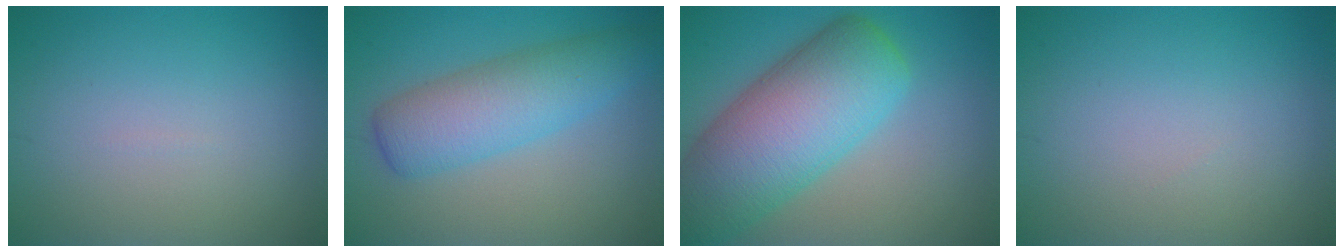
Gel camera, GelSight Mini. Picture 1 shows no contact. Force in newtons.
{"total": 5.9, "press": 5.9, "slide": 0.3}
{"total": 11.2, "press": 11.2, "slide": 0.6}
{"total": 0.0}